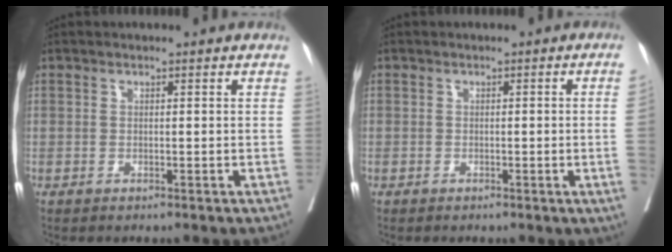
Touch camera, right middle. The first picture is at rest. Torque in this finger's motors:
{"motor_torque": [1.07, -1.07, -0.31, -0.21]}